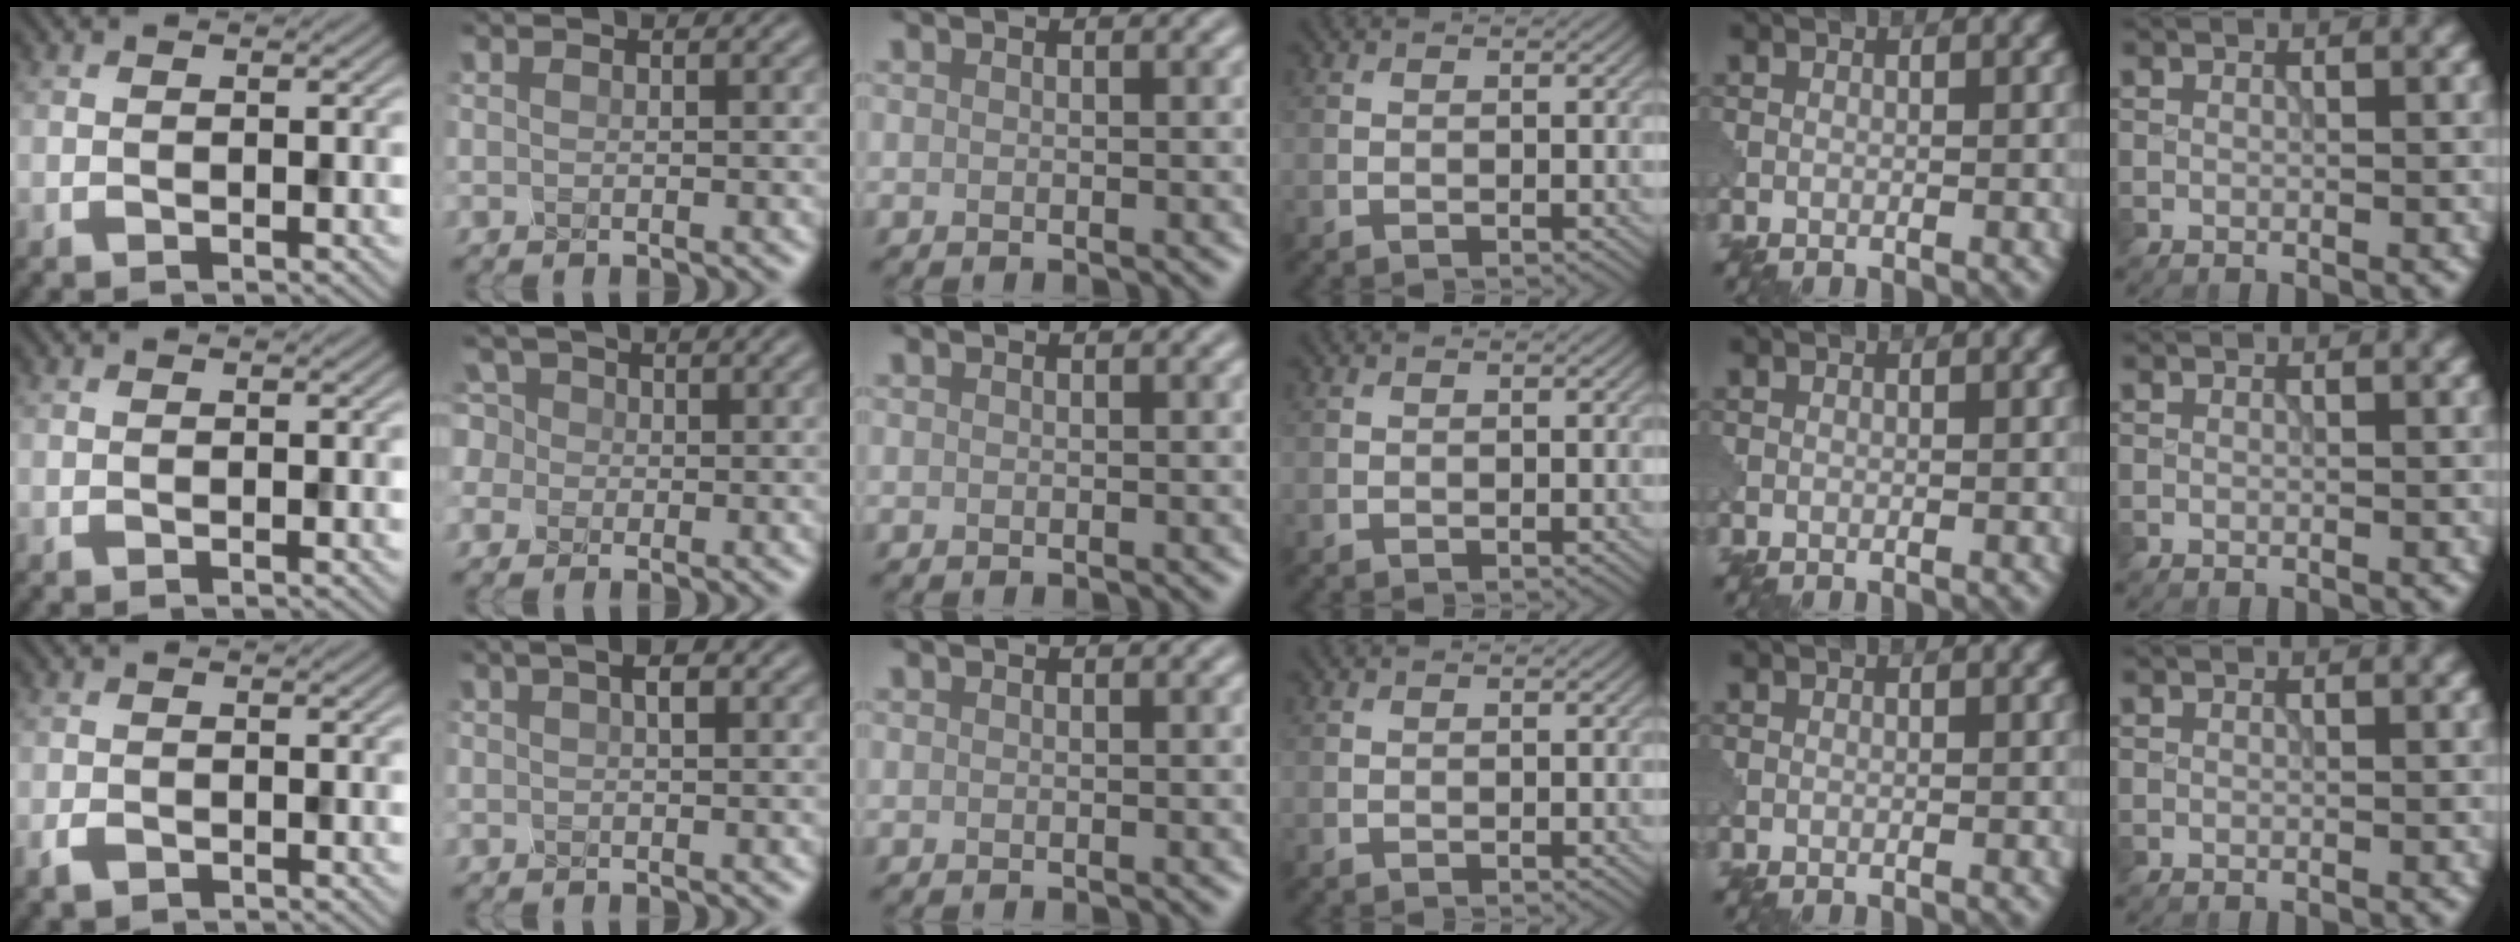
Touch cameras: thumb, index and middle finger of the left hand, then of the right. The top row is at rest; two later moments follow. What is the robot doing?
{"motion": "squeeze", "object": "foam earplug"}